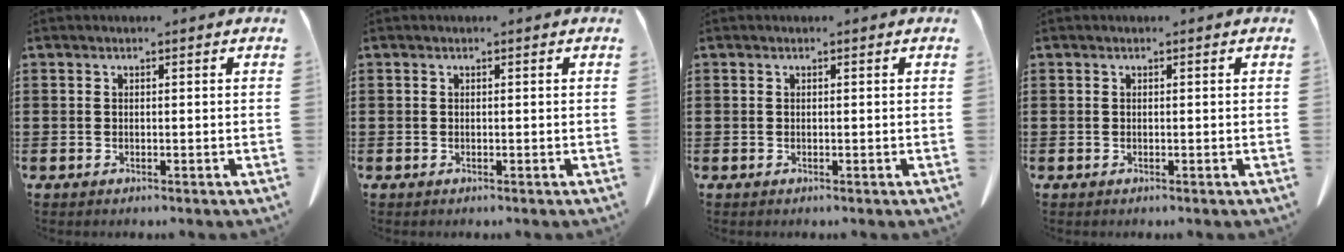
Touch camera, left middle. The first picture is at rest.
{"total": 0.0}
{"total": 0.0}
{"total": 0.0}